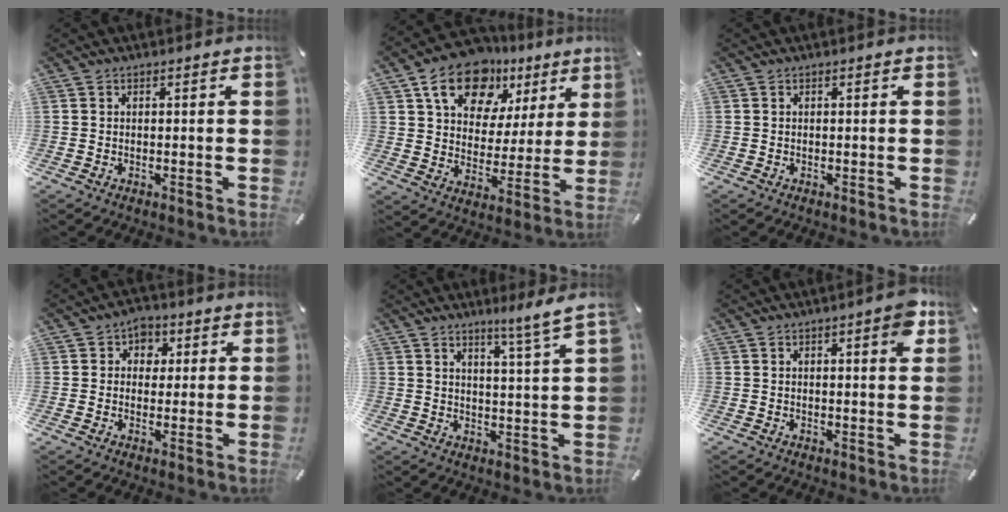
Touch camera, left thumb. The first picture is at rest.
{"total": 15.5, "force": [9.9, 10.0, 6.6], "torque": [-0.110, -0.053, 0.178]}
{"total": 0.0}
{"total": 4.6, "force": [1.2, 4.1, 1.8], "torque": [-0.013, 0.001, 0.015]}
{"total": 6.1, "force": [5.0, -0.9, 3.3], "torque": [-0.061, -0.032, 0.083]}
{"total": 4.2, "force": [1.6, 1.2, 3.7], "torque": [-0.051, -0.004, 0.022]}